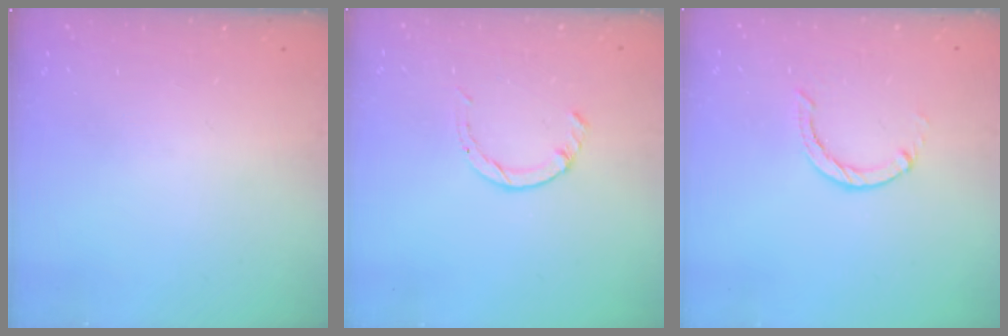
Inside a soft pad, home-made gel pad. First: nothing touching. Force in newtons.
{"total": 1.7, "press": 1.7, "slide": 0.2}
{"total": 0.0}